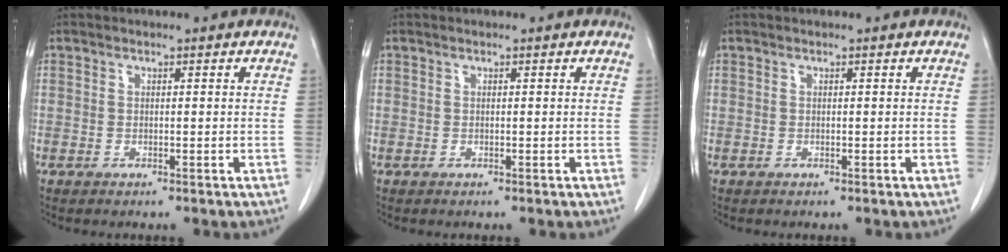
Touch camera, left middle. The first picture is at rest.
{"total": 0.0}
{"total": 0.0}